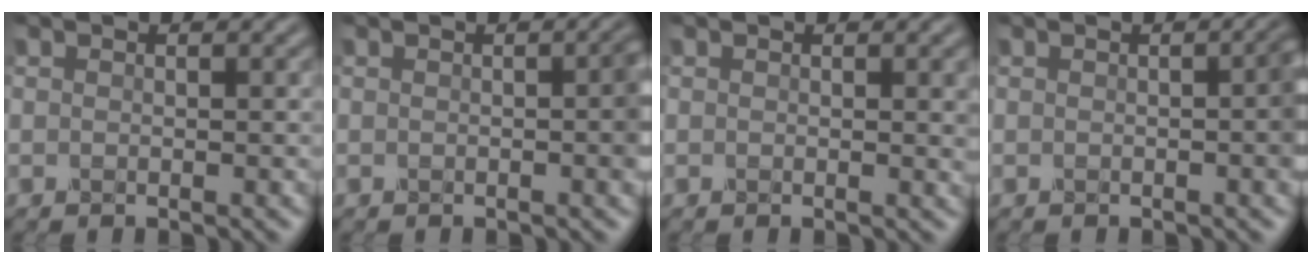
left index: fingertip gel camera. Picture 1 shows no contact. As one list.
[{"total": 2.1, "force": [0.0, 0.4, 2.1], "torque": [-0.024, 0.004, -0.002]}, {"total": 1.2, "force": [0.4, 0.2, 1.1], "torque": [-0.011, 0.000, 0.004]}, {"total": 2.8, "force": [0.0, 0.6, 2.7], "torque": [-0.028, 0.008, -0.003]}]